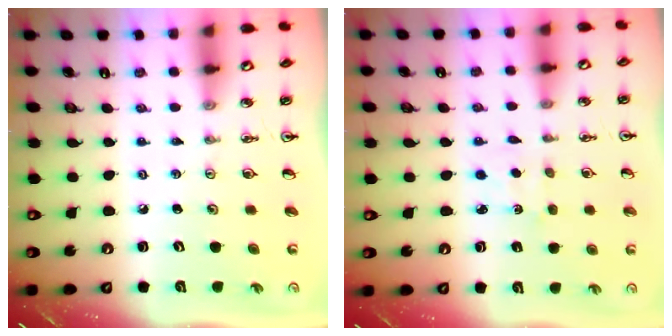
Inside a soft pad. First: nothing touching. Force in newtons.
{"total": 2.7, "press": 2.7, "slide": 0.4}